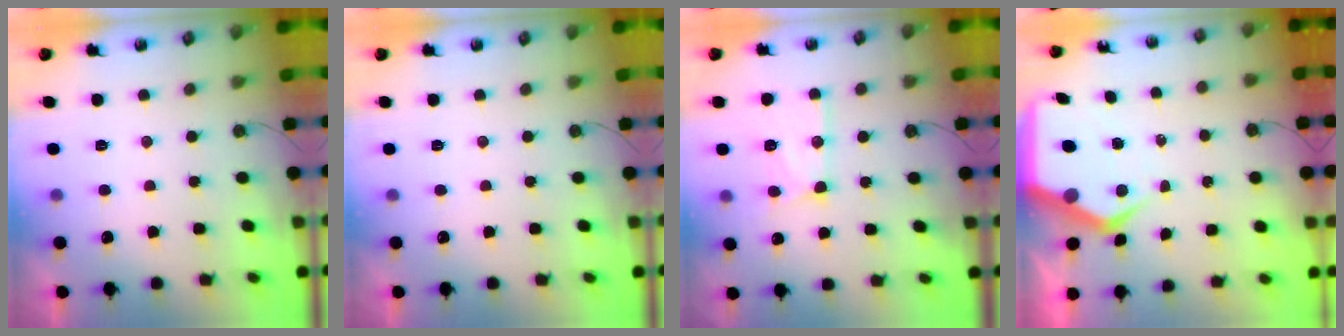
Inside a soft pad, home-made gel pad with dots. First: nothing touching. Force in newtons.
{"total": 0.0}
{"total": 13.6, "press": 13.6, "slide": 1.2}
{"total": 8.4, "press": 8.3, "slide": 1.1}